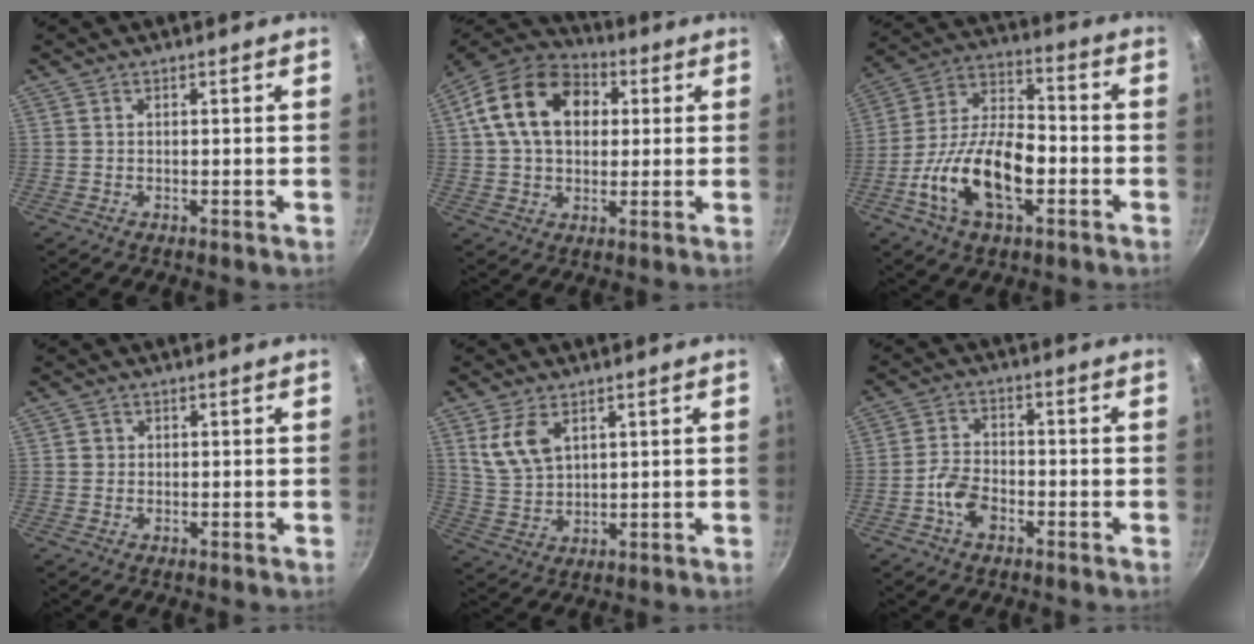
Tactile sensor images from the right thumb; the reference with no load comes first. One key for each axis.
{"total": 17.8, "fx": 4.1, "fy": 12.7, "fz": 11.7, "tx": -0.184, "ty": 0.022, "tz": 0.056}
{"total": 17.9, "fx": -5.4, "fy": 9.2, "fz": 14.3, "tx": -0.247, "ty": 0.040, "tz": -0.108}
{"total": 1.2, "fx": 0.1, "fy": 1.2, "fz": 0.2, "tx": 0.002, "ty": 0.003, "tz": 0.000}
{"total": 7.8, "fx": 3.6, "fy": 4.6, "fz": 5.2, "tx": -0.094, "ty": -0.020, "tz": 0.079}
{"total": 6.1, "fx": -2.7, "fy": 3.8, "fz": 4.0, "tx": -0.069, "ty": 0.027, "tz": -0.055}